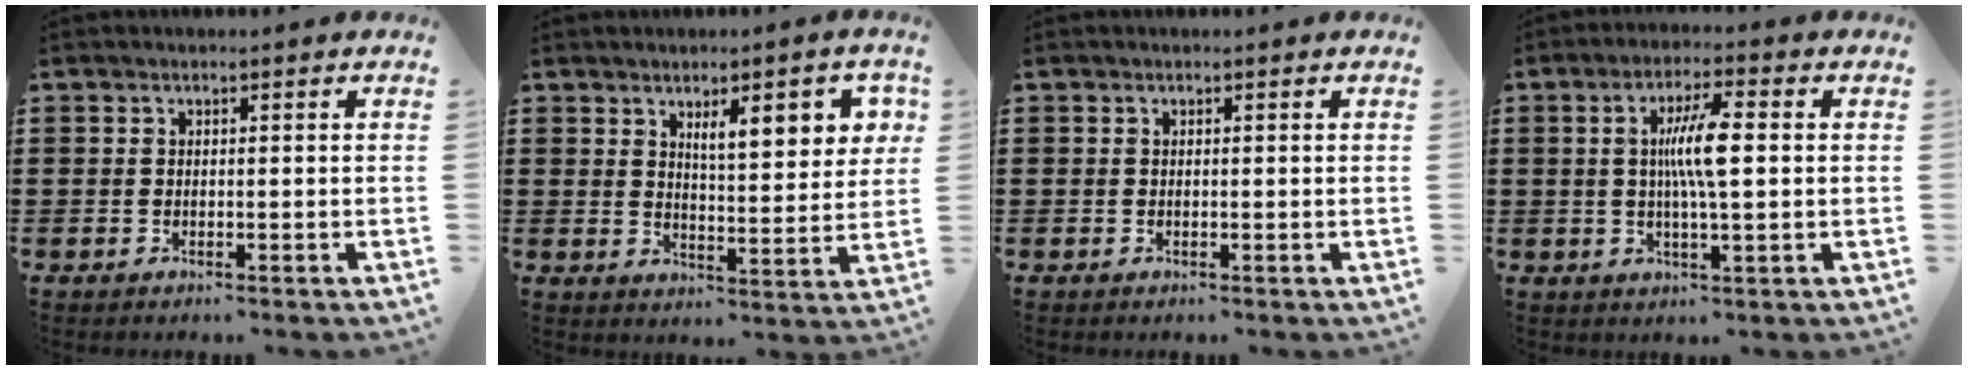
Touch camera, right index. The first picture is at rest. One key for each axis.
{"total": 7.2, "fx": 3.6, "fy": 2.2, "fz": 5.9, "tx": -0.098, "ty": -0.005, "tz": 0.055}
{"total": 0.0}
{"total": 7.3, "fx": 0.7, "fy": 1.1, "fz": 7.1, "tx": -0.139, "ty": 0.001, "tz": 0.004}